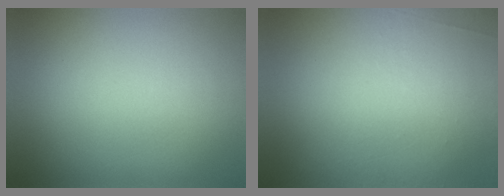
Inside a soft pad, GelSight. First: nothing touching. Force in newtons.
{"total": 6.8}